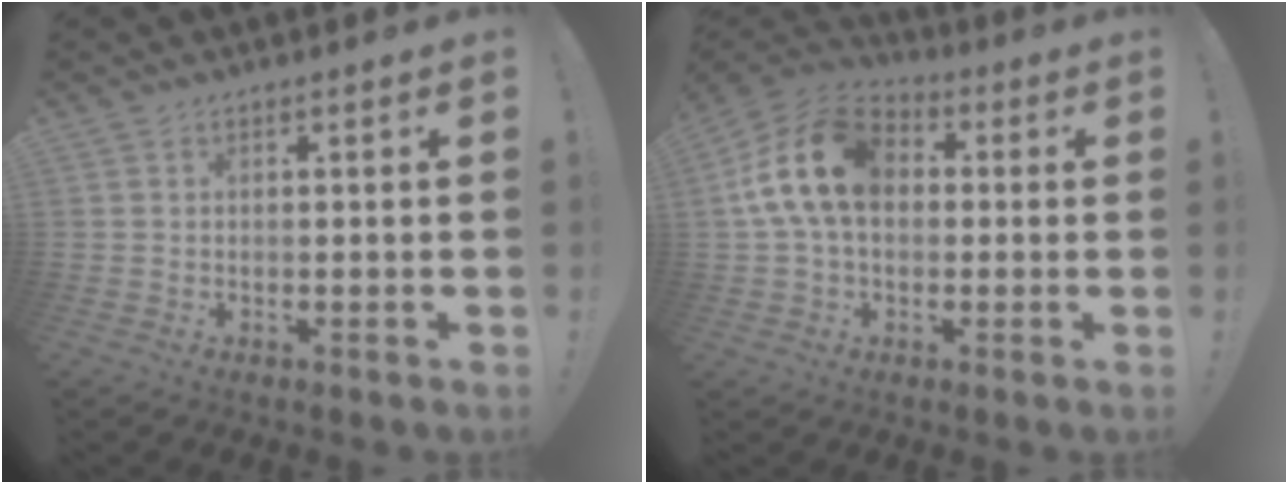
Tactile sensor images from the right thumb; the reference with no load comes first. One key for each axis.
{"total": 17.7, "fx": 2.7, "fy": 12.3, "fz": 12.4, "tx": -0.227, "ty": 0.018, "tz": 0.055}